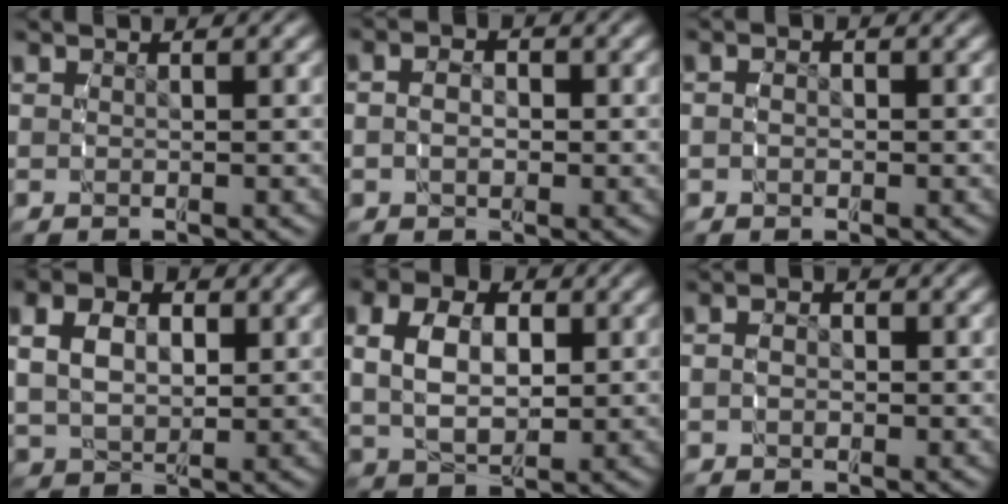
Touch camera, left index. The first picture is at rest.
{"total": 2.5, "force": [-0.3, 1.8, 1.7], "torque": [-0.046, -0.011, -0.001]}
{"total": 1.0, "force": [-0.4, 0.7, 0.6], "torque": [-0.018, -0.005, -0.005]}
{"total": 5.3, "force": [1.0, 3.9, 3.4], "torque": [-0.071, -0.021, 0.033]}
{"total": 6.4, "force": [0.8, 4.4, 4.5], "torque": [-0.085, -0.014, 0.025]}
{"total": 1.7, "force": [-0.4, 1.3, 1.0], "torque": [-0.029, -0.007, -0.007]}